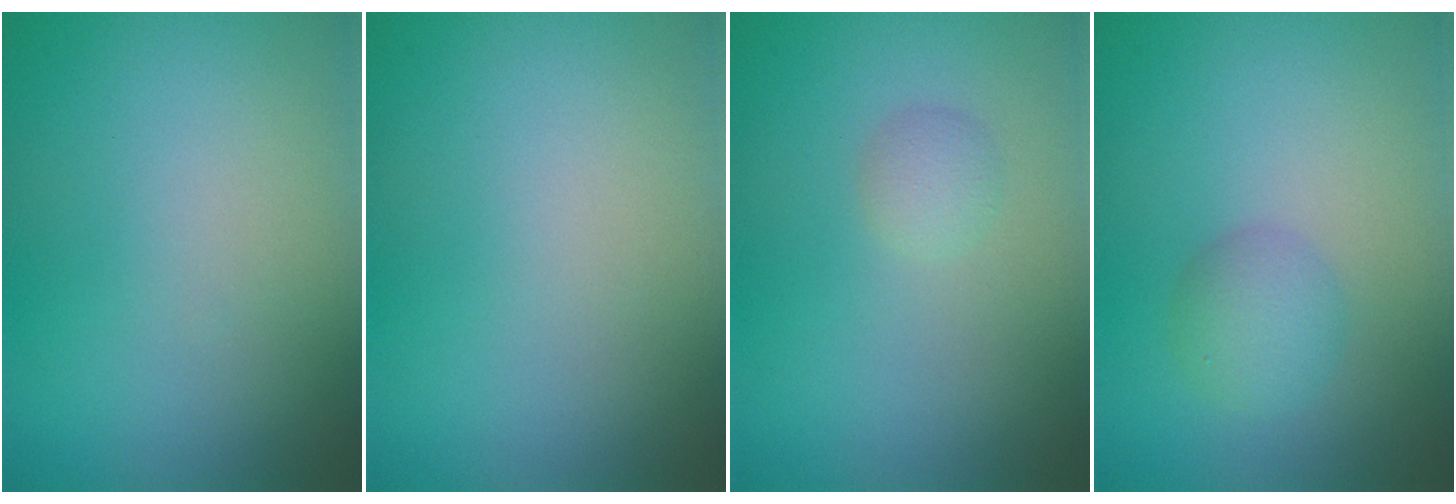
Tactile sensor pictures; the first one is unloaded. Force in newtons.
{"total": 0.0}
{"total": 1.4, "press": 1.4, "slide": 0.0}
{"total": 2.4, "press": 2.4, "slide": 0.1}